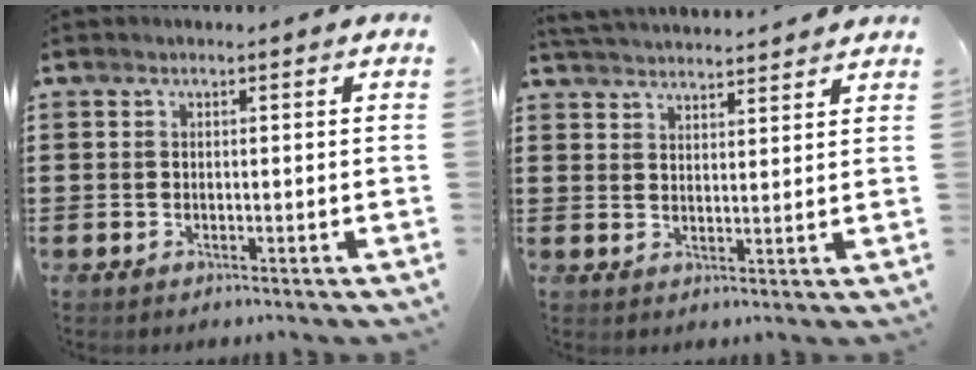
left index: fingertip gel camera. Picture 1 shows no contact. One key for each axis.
{"total": 3.5, "fx": 3.5, "fy": -0.2, "fz": 0.2, "tx": -0.015, "ty": -0.013, "tz": 0.063}